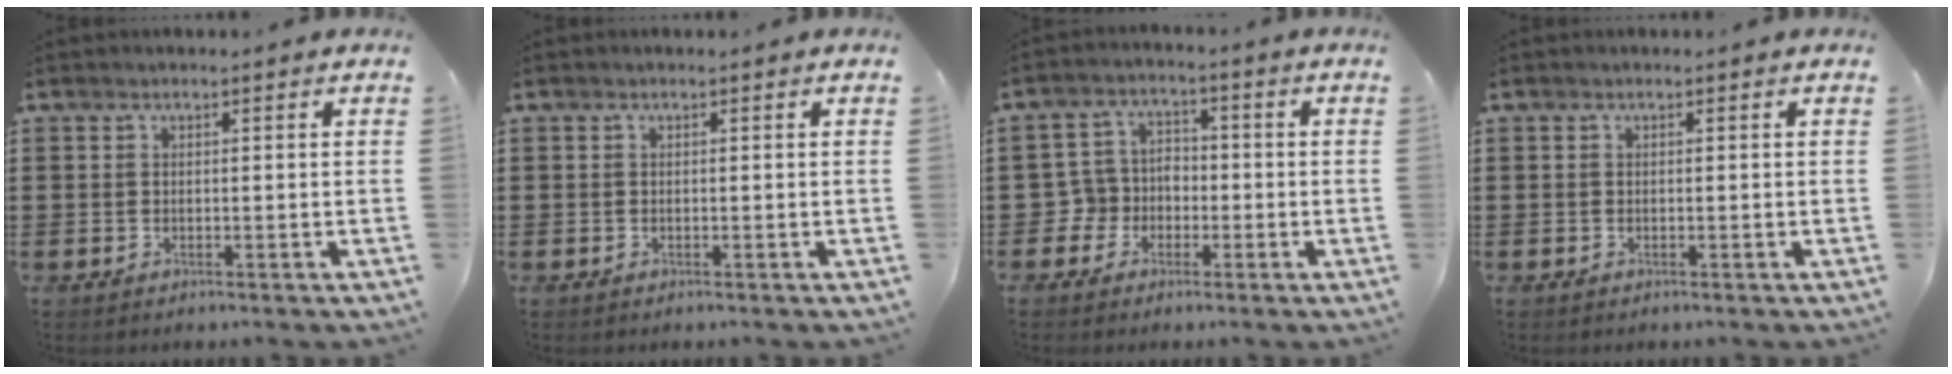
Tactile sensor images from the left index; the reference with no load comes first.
{"total": 0.0}
{"total": 4.8, "force": [-2.1, 4.2, 1.1], "torque": [-0.051, 0.008, -0.049]}
{"total": 0.0}